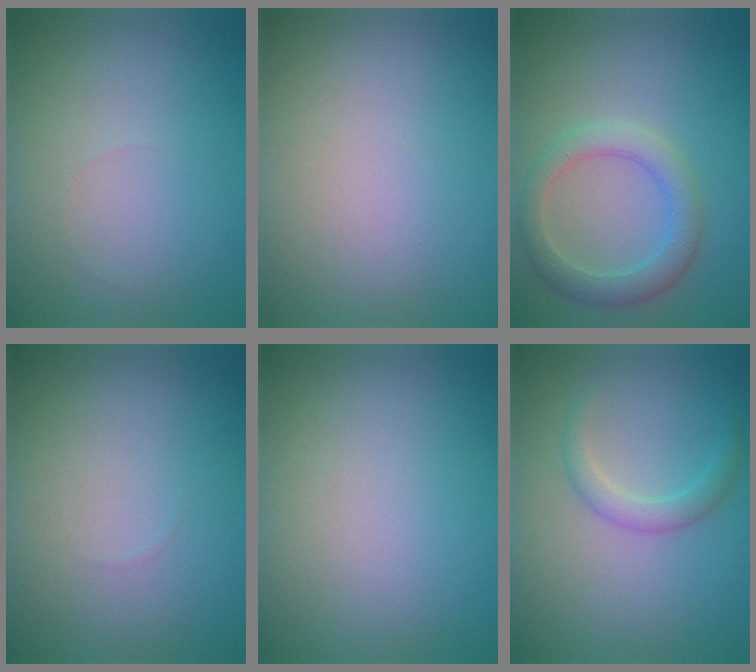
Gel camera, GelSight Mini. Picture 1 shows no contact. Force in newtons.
{"total": 0.0}
{"total": 3.3, "press": 3.3, "slide": 0.2}
{"total": 0.0}
{"total": 0.0}
{"total": 1.9, "press": 1.9, "slide": 0.1}